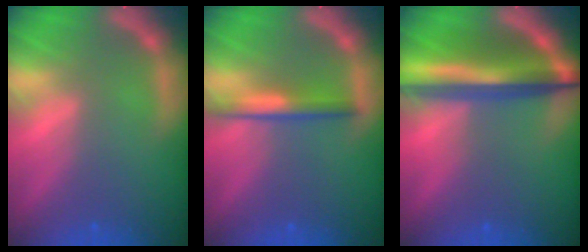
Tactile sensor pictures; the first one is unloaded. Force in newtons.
{"total": 3.0}
{"total": 9.4}